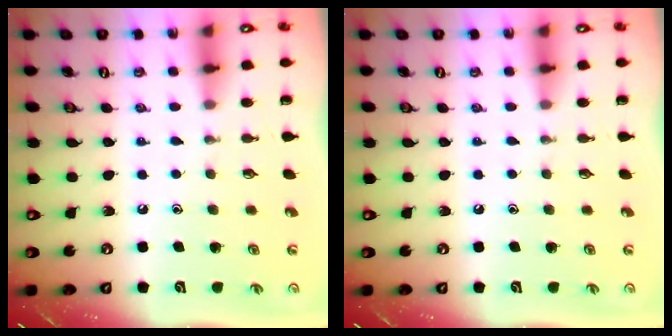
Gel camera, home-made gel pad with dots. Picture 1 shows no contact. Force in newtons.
{"total": 0.0}